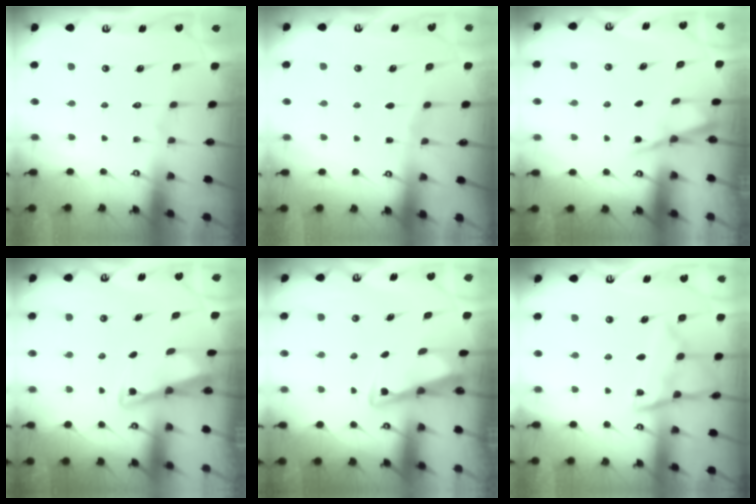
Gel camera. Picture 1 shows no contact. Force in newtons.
{"total": 2.2, "press": 2.2, "slide": 0.3}
{"total": 2.3, "press": 2.2, "slide": 0.4}
{"total": 2.8, "press": 2.8, "slide": 0.4}
{"total": 3.5, "press": 3.5, "slide": 0.4}
{"total": 10.7, "press": 10.7, "slide": 0.7}